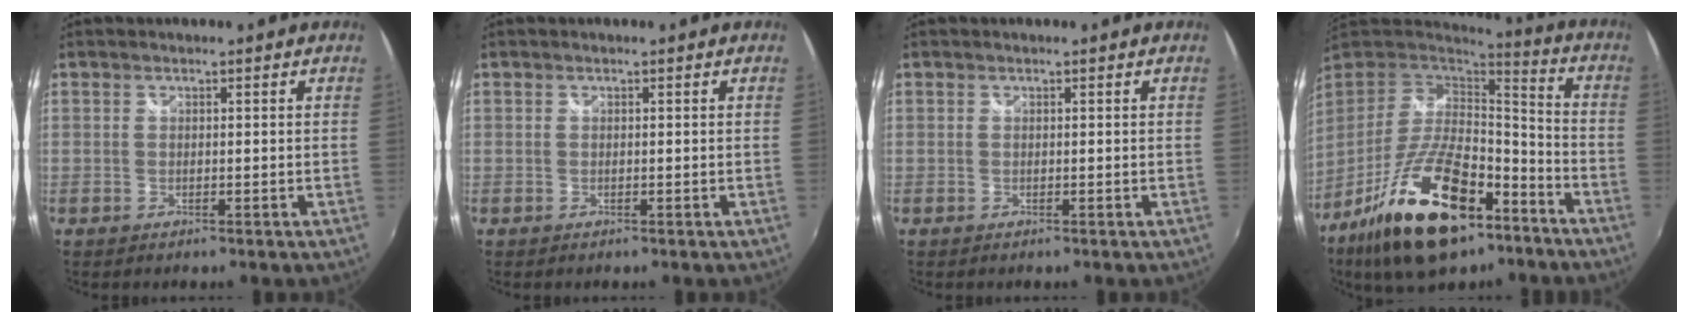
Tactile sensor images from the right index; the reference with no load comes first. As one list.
[{"total": 0.0}, {"total": 0.0}, {"total": 24.2, "force": [-13.9, 10.6, 16.8], "torque": [-0.325, -0.018, -0.224]}]